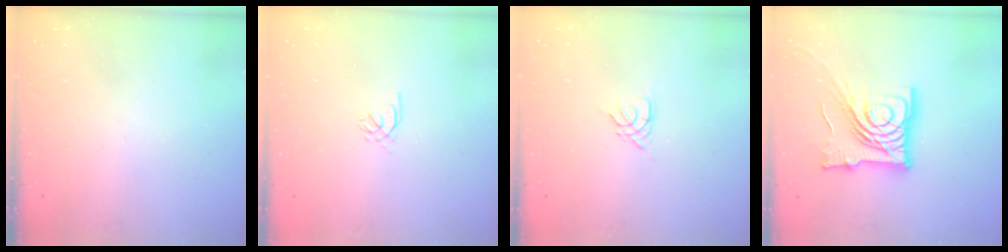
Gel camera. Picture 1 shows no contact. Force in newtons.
{"total": 0.9, "press": 0.8, "slide": 0.4}
{"total": 2.7, "press": 2.7, "slide": 0.5}
{"total": 22.2, "press": 22.1, "slide": 2.7}